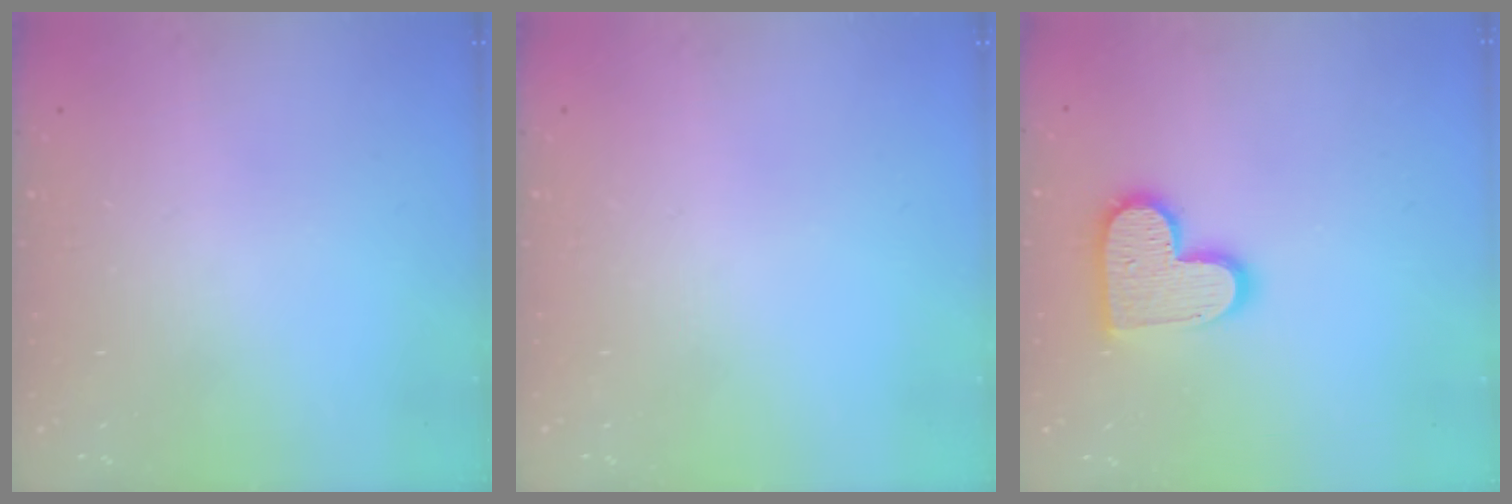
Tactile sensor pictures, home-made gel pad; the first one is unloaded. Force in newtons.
{"total": 0.0}
{"total": 14.2, "press": 14.2, "slide": 1.1}